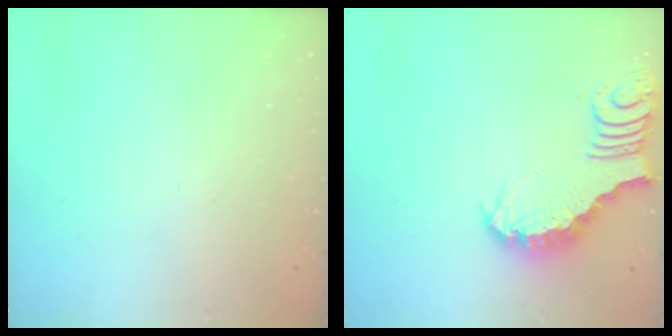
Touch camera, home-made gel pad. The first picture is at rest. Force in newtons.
{"total": 3.7, "press": 3.7, "slide": 0.5}